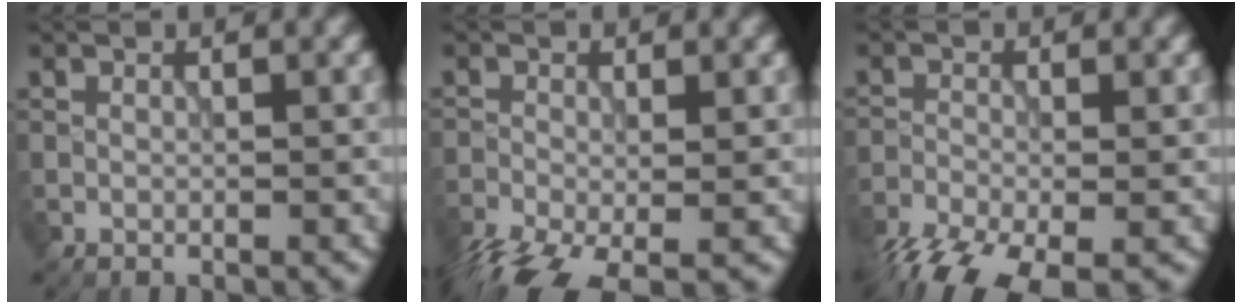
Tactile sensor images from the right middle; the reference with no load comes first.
{"total": 7.3, "force": [-4.2, 3.1, 5.1], "torque": [-0.111, -0.028, -0.079]}
{"total": 8.8, "force": [-6.2, 3.2, 5.4], "torque": [-0.118, -0.044, -0.113]}